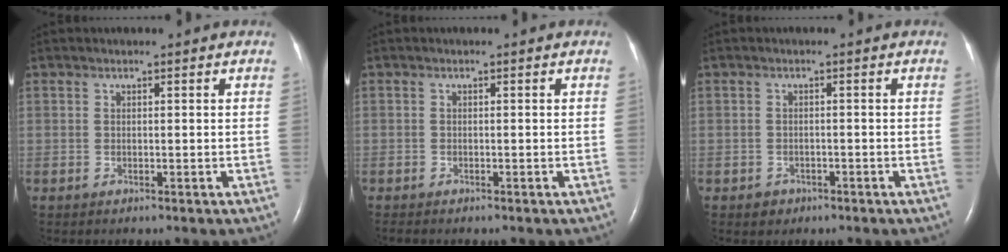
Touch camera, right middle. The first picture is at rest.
{"total": 1.2, "force": [-1.0, 0.3, 0.5], "torque": [-0.008, -0.002, -0.012]}
{"total": 1.6, "force": [-1.0, 1.3, 0.2], "torque": [-0.004, 0.005, -0.011]}